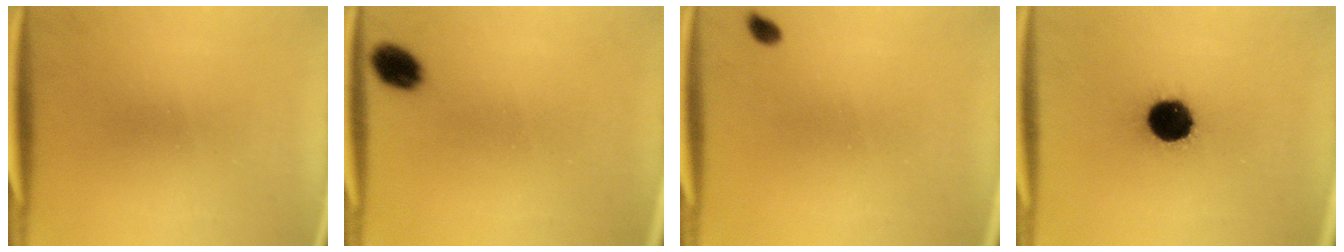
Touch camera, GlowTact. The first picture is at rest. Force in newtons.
{"total": 4.7}
{"total": 1.3}
{"total": 13.3}